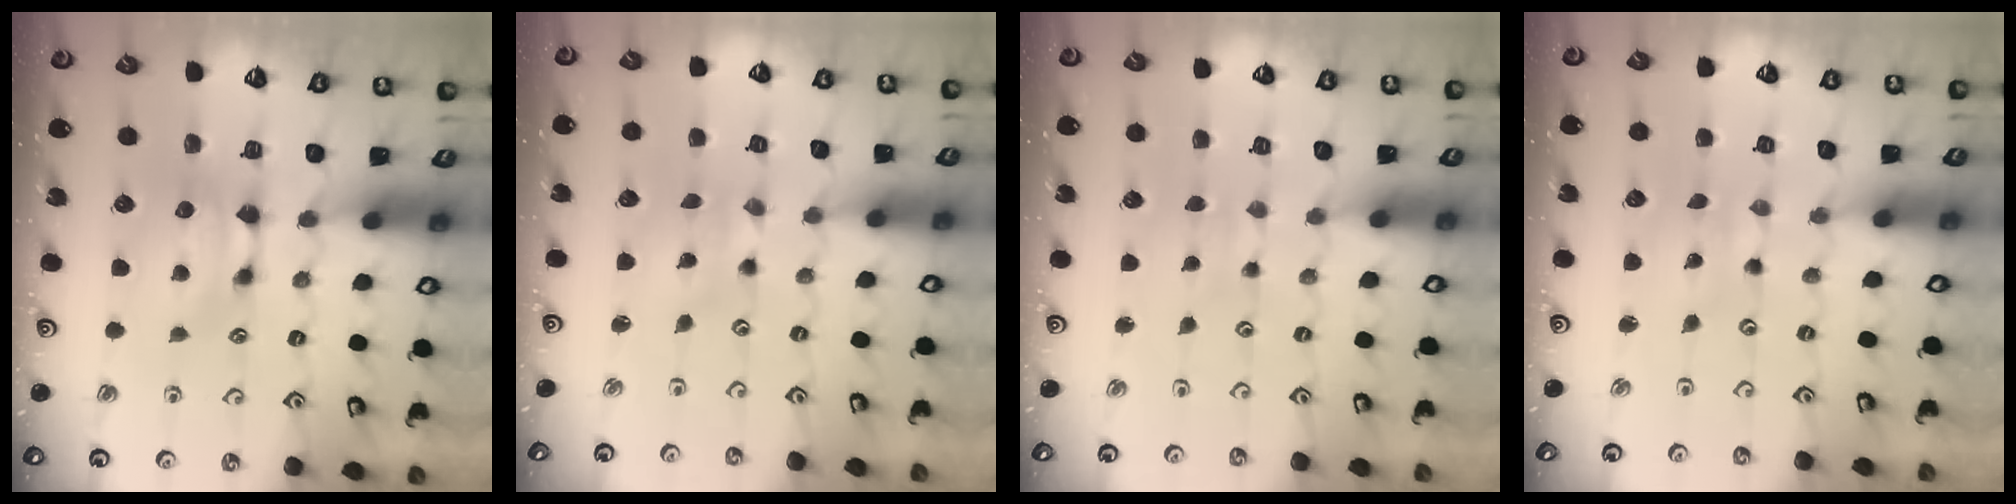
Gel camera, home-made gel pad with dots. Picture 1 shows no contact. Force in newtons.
{"total": 4.6, "press": 4.6, "slide": 0.8}
{"total": 5.2, "press": 5.2, "slide": 0.2}
{"total": 5.2, "press": 5.2, "slide": 0.2}